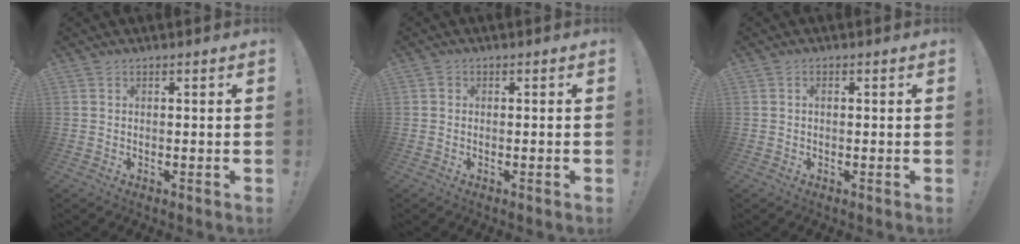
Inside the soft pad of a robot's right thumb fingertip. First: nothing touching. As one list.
[{"total": 0.6, "force": [-0.2, 0.4, 0.3], "torque": [-0.007, 0.002, -0.003]}, {"total": 0.8, "force": [0.0, 0.4, 0.7], "torque": [-0.016, 0.003, -0.001]}]